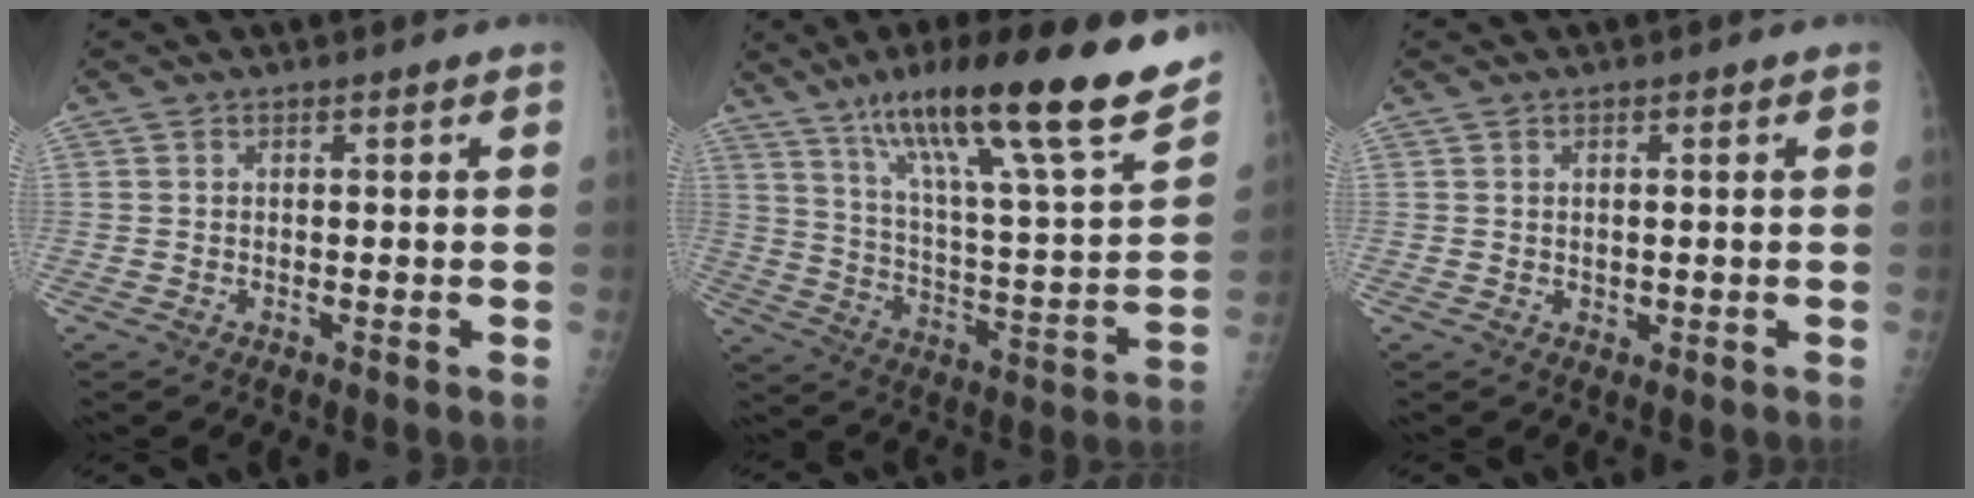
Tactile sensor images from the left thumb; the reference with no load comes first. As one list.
[{"total": 26.0, "force": [18.1, 2.9, 18.4], "torque": [-0.271, -0.060, 0.294]}, {"total": 1.2, "force": [0.2, 0.9, 0.7], "torque": [-0.008, -0.002, 0.007]}]